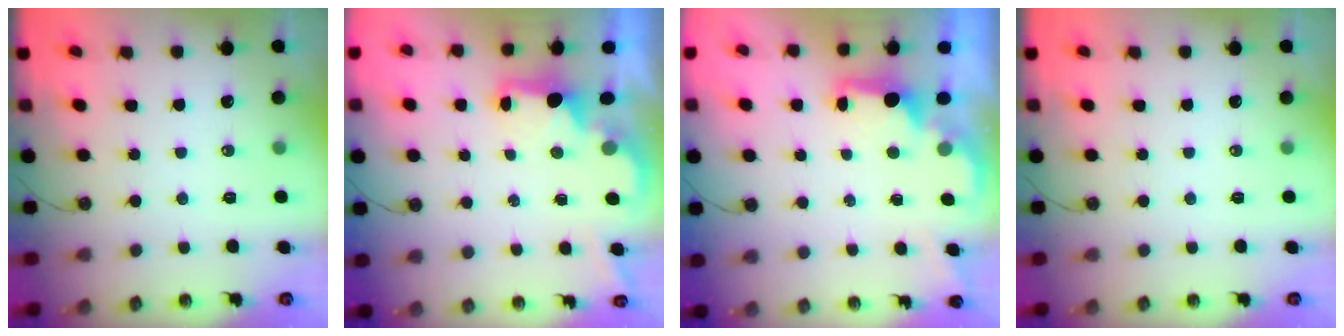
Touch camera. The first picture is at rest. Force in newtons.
{"total": 2.2, "press": 2.0, "slide": 0.8}
{"total": 1.9, "press": 1.7, "slide": 0.7}
{"total": 0.0}